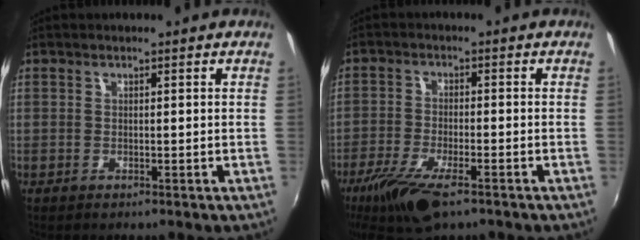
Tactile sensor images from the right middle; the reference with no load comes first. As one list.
[{"total": 10.6, "force": [-6.9, 3.3, 7.4], "torque": [-0.169, -0.035, -0.131]}]